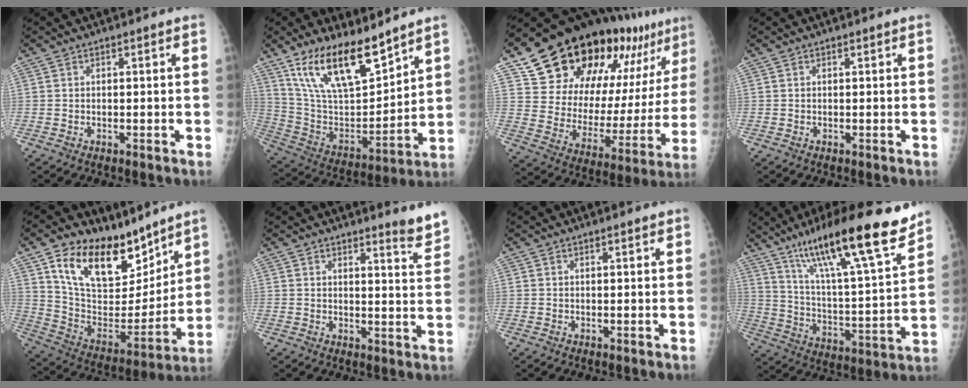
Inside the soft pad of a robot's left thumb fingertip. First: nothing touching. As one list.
[{"total": 19.1, "force": [13.5, 6.8, 11.6], "torque": [-0.171, -0.072, 0.260]}, {"total": 28.9, "force": [19.8, 12.4, 17.0], "torque": [-0.231, -0.058, 0.295]}, {"total": 0.0}, {"total": 20.9, "force": [13.7, 11.2, 11.2], "torque": [-0.142, -0.074, 0.245]}, {"total": 5.3, "force": [4.8, 0.2, 2.1], "torque": [-0.019, -0.050, 0.051]}, {"total": 1.0, "force": [0.8, 0.2, 0.6], "torque": [-0.006, -0.001, 0.010]}, {"total": 24.1, "force": [16.7, 3.4, 17.0], "torque": [-0.261, -0.064, 0.281]}]